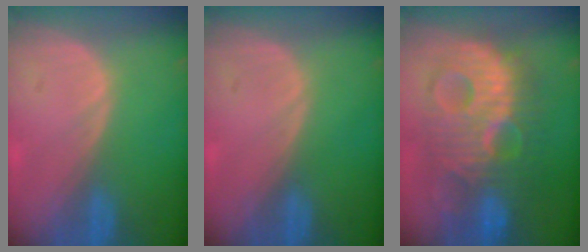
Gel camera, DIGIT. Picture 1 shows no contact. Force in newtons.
{"total": 0.0}
{"total": 12.1, "press": 12.1, "slide": 0.8}